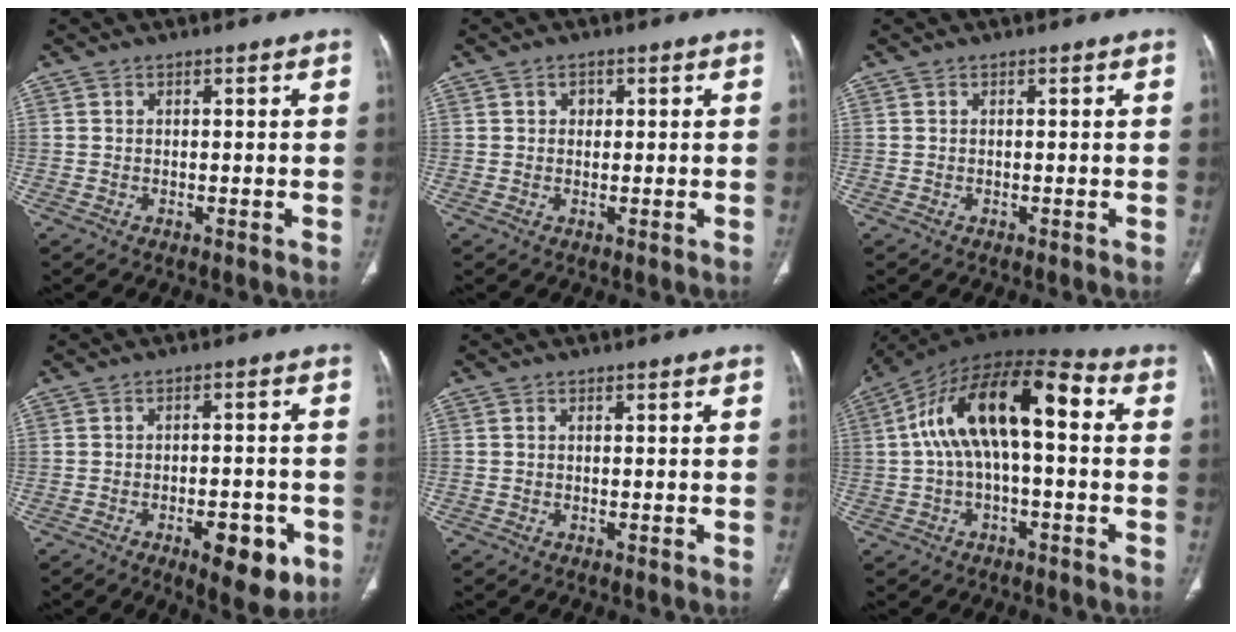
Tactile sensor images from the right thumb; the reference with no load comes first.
{"total": 1.5, "force": [0.5, 1.2, 0.7], "torque": [-0.003, 0.001, 0.005]}
{"total": 0.0}
{"total": 9.4, "force": [-4.1, 4.0, 7.4], "torque": [-0.083, 0.013, -0.050]}
{"total": 0.0}
{"total": 17.1, "force": [1.9, 7.6, 15.2], "torque": [-0.262, 0.054, 0.022]}